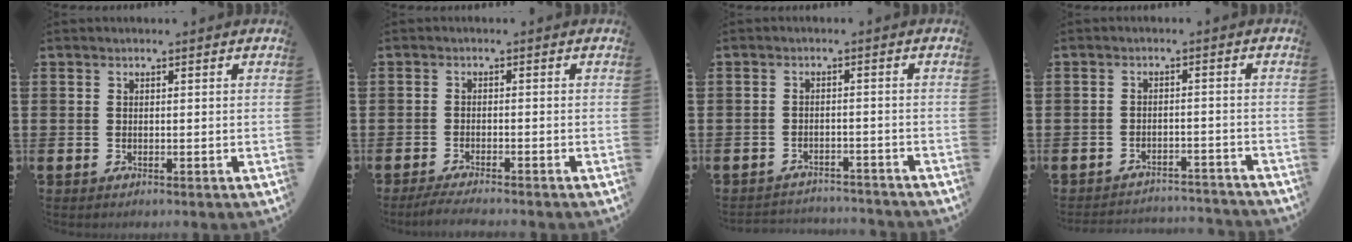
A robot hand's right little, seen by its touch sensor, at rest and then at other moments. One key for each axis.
{"total": 1.7, "fx": -1.4, "fy": 0.0, "fz": 1.0, "tx": -0.015, "ty": 0.004, "tz": -0.026}
{"total": 1.9, "fx": -1.9, "fy": 0.1, "fz": -0.2, "tx": -0.005, "ty": 0.003, "tz": -0.043}
{"total": 2.3, "fx": -2.3, "fy": 0.1, "fz": -0.1, "tx": -0.005, "ty": 0.004, "tz": -0.051}